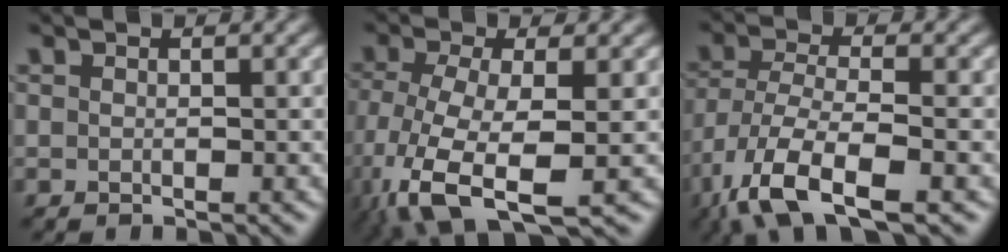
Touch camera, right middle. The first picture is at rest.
{"total": 8.9, "force": [-3.9, 3.3, 7.3], "torque": [-0.166, -0.020, -0.075]}
{"total": 8.9, "force": [-5.0, 3.1, 6.7], "torque": [-0.140, -0.014, -0.100]}